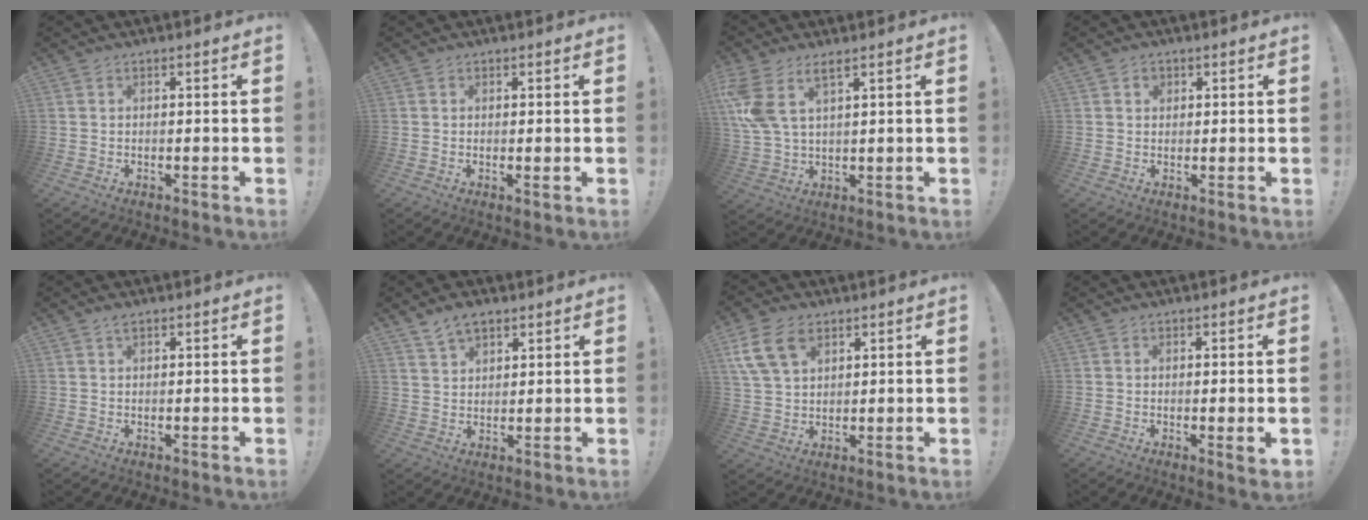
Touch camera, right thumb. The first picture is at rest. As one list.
[{"total": 1.1, "force": [0.3, 0.1, 1.0], "torque": [-0.010, -0.003, 0.002]}, {"total": 8.9, "force": [4.8, 3.6, 6.5], "torque": [-0.152, -0.014, 0.097]}, {"total": 1.9, "force": [0.7, 1.6, 0.6], "torque": [0.001, -0.003, 0.009]}, {"total": 1.2, "force": [0.9, 0.5, 0.6], "torque": [-0.004, -0.003, 0.014]}, {"total": 6.0, "force": [4.5, 3.2, 2.4], "torque": [-0.039, -0.020, 0.083]}, {"total": 11.3, "force": [5.7, 7.5, 6.4], "torque": [-0.127, -0.016, 0.111]}, {"total": 2.8, "force": [0.0, 0.2, 2.8], "torque": [-0.037, -0.008, 0.000]}]